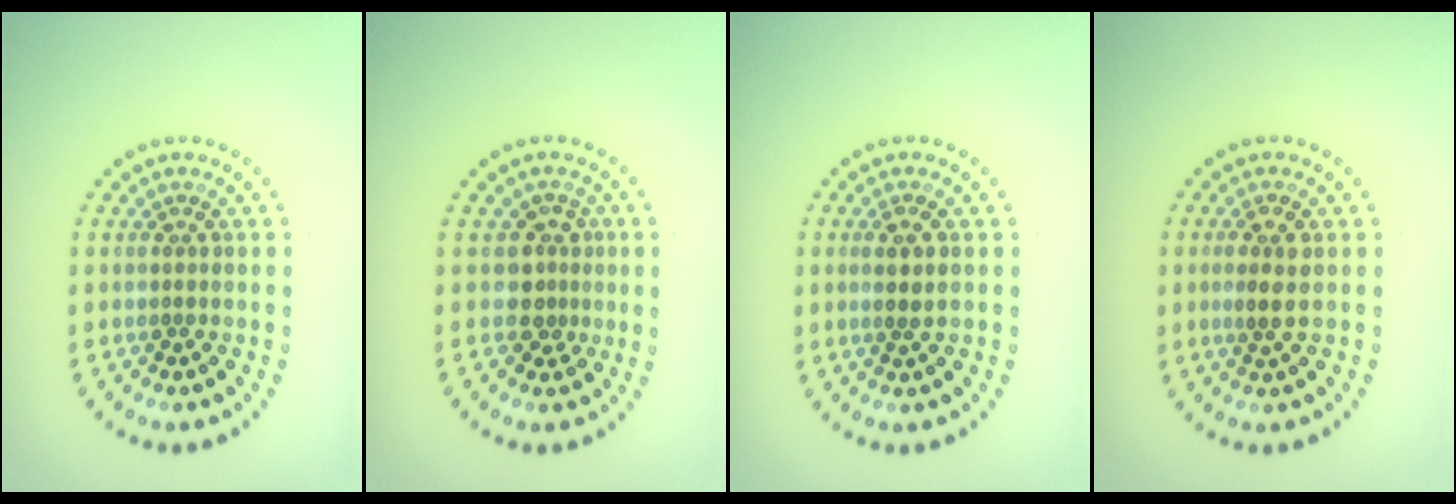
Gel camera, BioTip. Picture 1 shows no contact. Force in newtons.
{"total": 2.4, "press": 1.7, "slide": 1.6}
{"total": 1.4, "press": 1.2, "slide": 0.6}
{"total": 2.0, "press": 1.9, "slide": 0.7}